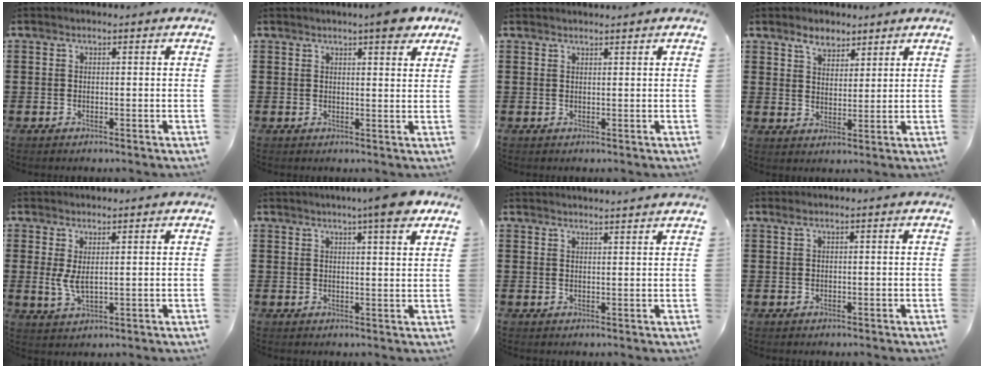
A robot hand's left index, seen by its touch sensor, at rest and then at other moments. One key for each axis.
{"total": 5.0, "fx": 3.8, "fy": 0.7, "fz": 3.2, "tx": -0.049, "ty": -0.007, "tz": 0.062}
{"total": 0.8, "fx": 0.8, "fy": -0.1, "fz": 0.1, "tx": -0.003, "ty": -0.003, "tz": 0.017}
{"total": 4.0, "fx": 3.3, "fy": 2.0, "fz": 1.2, "tx": -0.026, "ty": 0.004, "tz": 0.060}
{"total": 3.5, "fx": 1.2, "fy": 1.3, "fz": 3.1, "tx": -0.078, "ty": -0.004, "tz": 0.017}
{"total": 6.7, "fx": 5.0, "fy": 0.3, "fz": 4.5, "tx": -0.076, "ty": -0.013, "tz": 0.083}
{"total": 1.9, "fx": 1.9, "fy": -0.4, "fz": -0.1, "tx": -0.004, "ty": -0.004, "tz": 0.037}
{"total": 0.6, "fx": 0.2, "fy": -0.1, "fz": 0.6, "tx": -0.010, "ty": -0.004, "tz": 0.006}